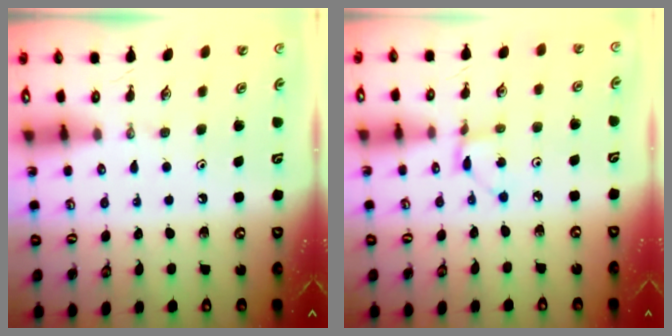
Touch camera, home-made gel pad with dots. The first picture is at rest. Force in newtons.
{"total": 1.8, "press": 1.8, "slide": 0.1}